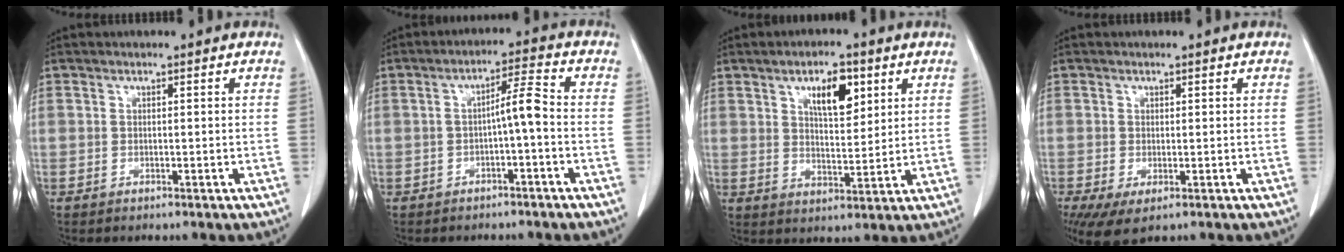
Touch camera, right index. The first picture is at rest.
{"total": 4.5, "force": [-1.0, 0.2, 4.4], "torque": [-0.070, 0.018, -0.015]}
{"total": 7.5, "force": [3.6, 2.8, 5.9], "torque": [-0.097, 0.002, 0.062]}
{"total": 4.7, "force": [-2.4, 1.8, 3.6], "torque": [-0.059, -0.016, -0.035]}